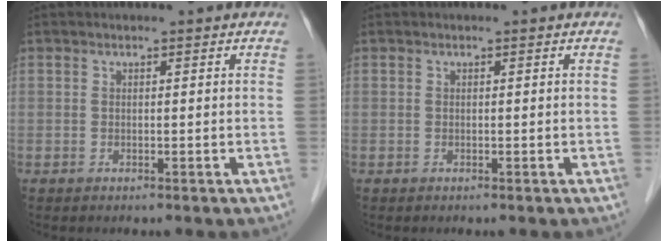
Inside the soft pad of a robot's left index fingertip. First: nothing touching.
{"total": 0.0}